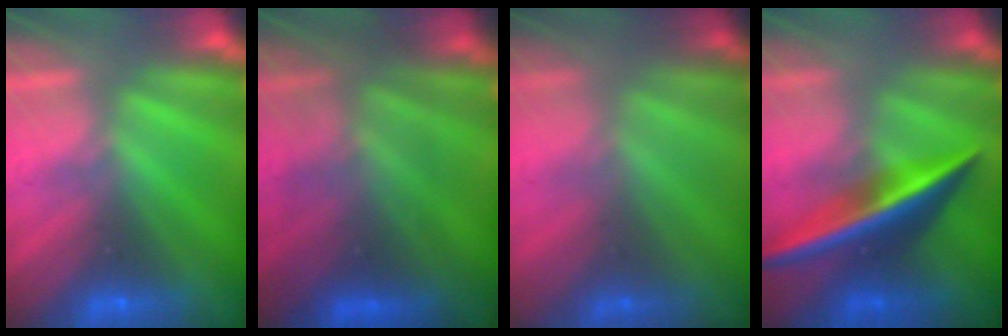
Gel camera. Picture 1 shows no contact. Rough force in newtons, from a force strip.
{"total": 4.4}
{"total": 1.4}
{"total": 2.5}